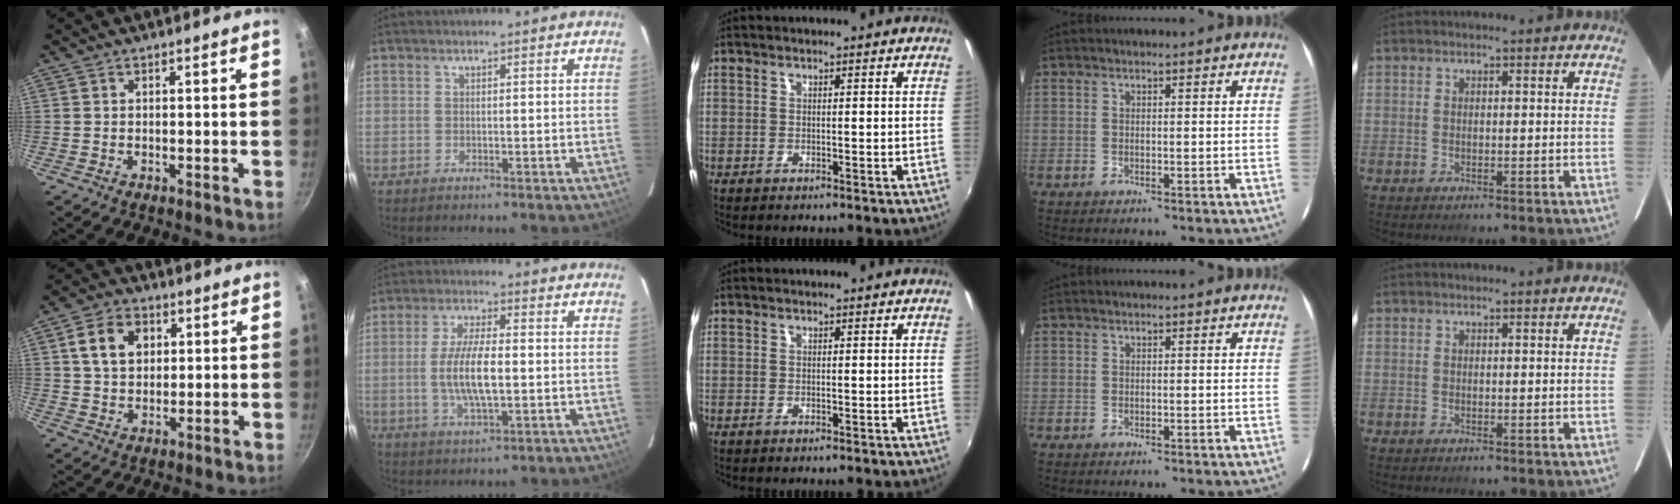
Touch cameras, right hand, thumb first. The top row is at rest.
{"thumb": {"total": 9.0, "force": [2.6, 6.7, 5.4], "torque": [-0.078, 0.005, 0.041]}, "index": {"total": 9.2, "force": [-0.9, 2.8, 8.7], "torque": [-0.171, -0.004, -0.017]}}